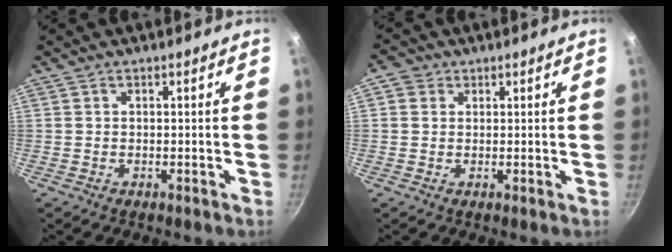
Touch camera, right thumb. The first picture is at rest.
{"total": 2.9, "force": [0.9, 2.7, 0.8], "torque": [0.004, 0.003, 0.009]}